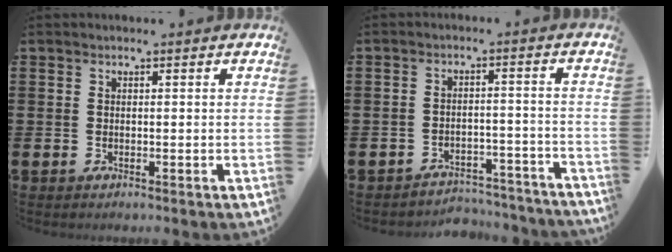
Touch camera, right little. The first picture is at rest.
{"total": 3.7, "force": [-3.7, 0.5, 0.1], "torque": [-0.007, 0.008, -0.079]}